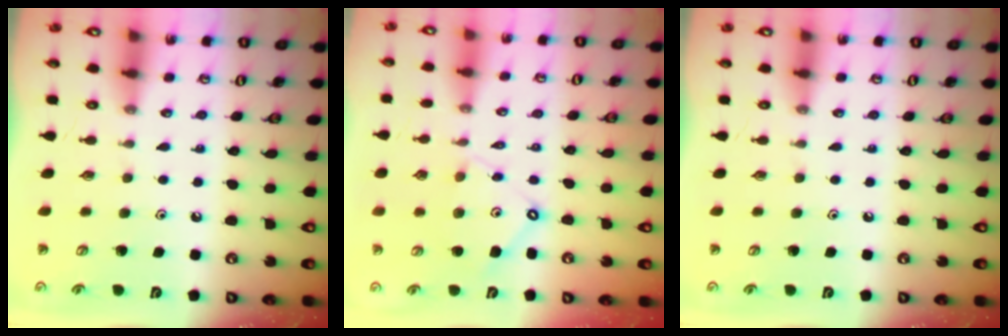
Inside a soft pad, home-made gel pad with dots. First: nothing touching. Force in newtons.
{"total": 8.3, "press": 8.2, "slide": 0.7}
{"total": 0.0}